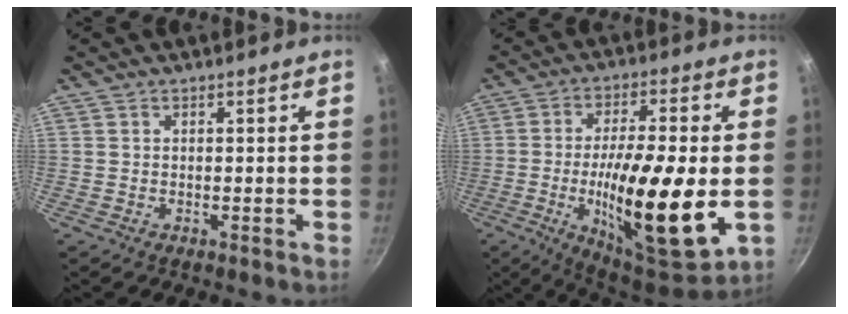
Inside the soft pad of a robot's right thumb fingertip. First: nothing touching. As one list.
[{"total": 21.8, "force": [-3.5, 5.9, 20.7], "torque": [-0.339, 0.001, -0.056]}]